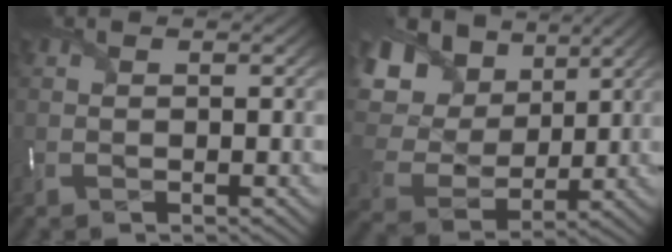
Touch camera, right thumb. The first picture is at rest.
{"total": 14.2, "force": [6.4, 9.9, 7.9], "torque": [-0.219, 0.039, 0.118]}